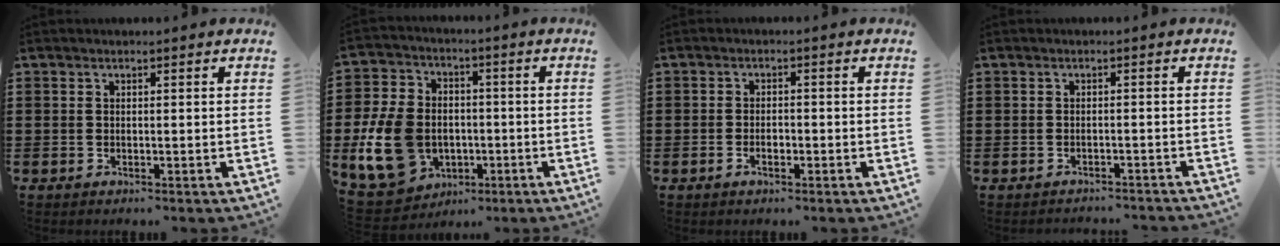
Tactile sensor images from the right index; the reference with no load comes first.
{"total": 13.2, "force": [-2.8, 10.1, 8.0], "torque": [-0.217, 0.014, -0.050]}
{"total": 1.1, "force": [-0.6, 0.2, 0.9], "torque": [-0.016, 0.000, -0.011]}
{"total": 1.4, "force": [-1.4, 0.2, -0.3], "torque": [0.002, 0.005, -0.032]}